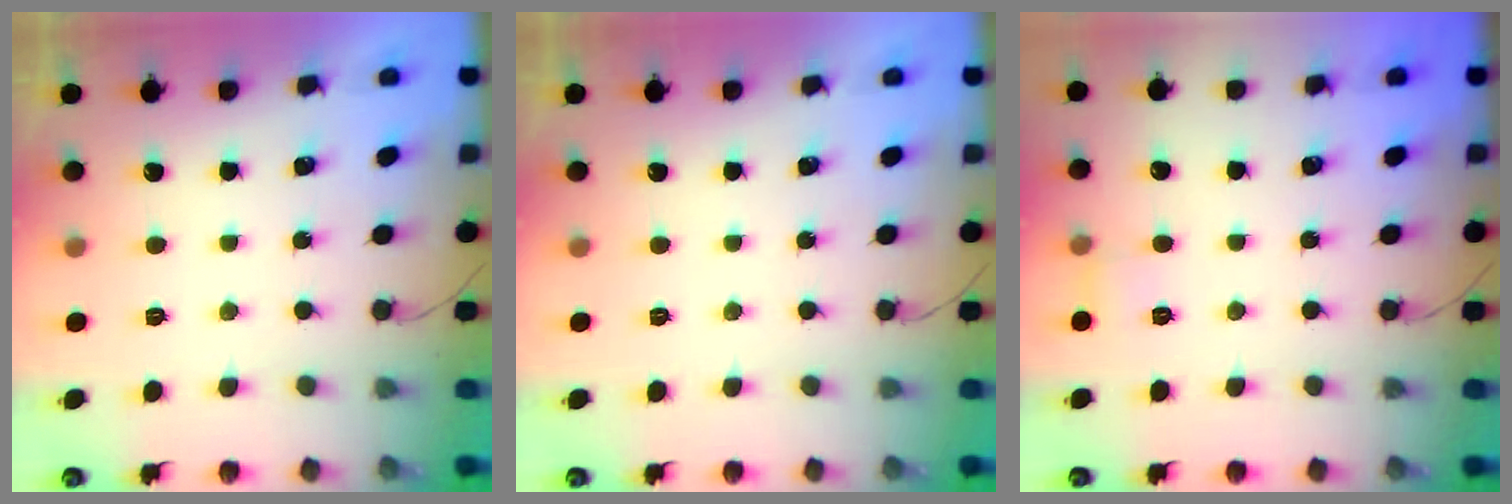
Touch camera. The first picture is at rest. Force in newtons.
{"total": 0.0}
{"total": 5.5, "press": 5.3, "slide": 1.8}